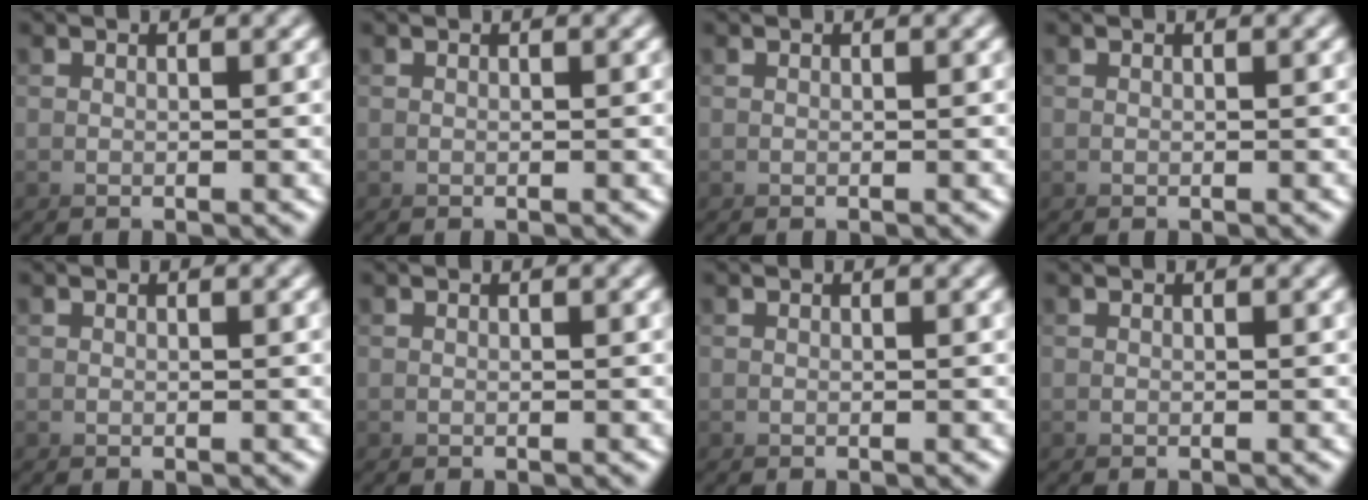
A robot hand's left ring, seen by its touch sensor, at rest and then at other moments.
{"total": 0.0}
{"total": 0.0}
{"total": 0.0}
{"total": 0.0}
{"total": 0.0}
{"total": 0.0}
{"total": 0.0}